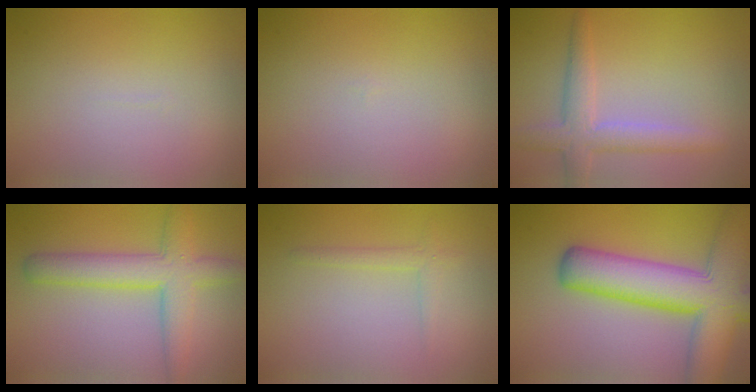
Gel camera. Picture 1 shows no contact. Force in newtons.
{"total": 0.0}
{"total": 3.7, "press": 3.7, "slide": 0.2}
{"total": 5.3, "press": 5.3, "slide": 0.2}
{"total": 1.3, "press": 1.3, "slide": 0.1}
{"total": 11.1, "press": 11.1, "slide": 0.7}